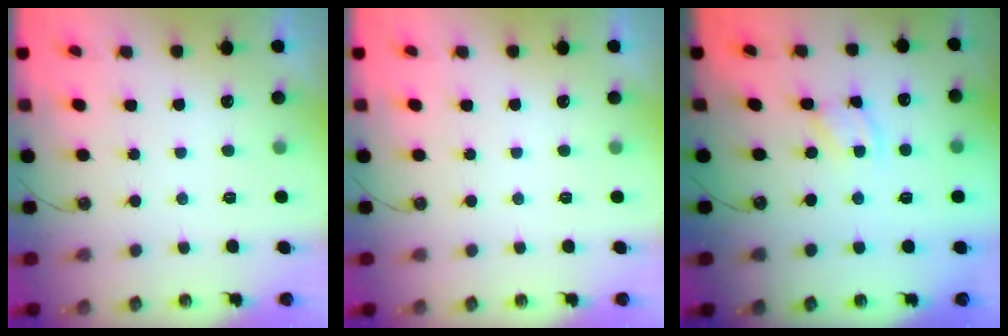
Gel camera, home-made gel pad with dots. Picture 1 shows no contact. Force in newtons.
{"total": 0.0}
{"total": 1.8, "press": 1.8, "slide": 0.3}